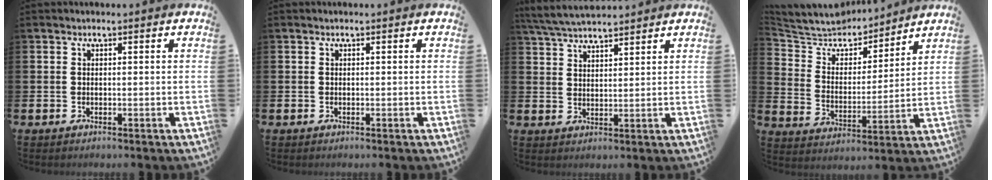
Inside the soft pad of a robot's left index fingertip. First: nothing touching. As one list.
[{"total": 0.0}, {"total": 5.0, "force": [4.9, 0.6, 1.2], "torque": [-0.041, -0.018, 0.090]}, {"total": 7.7, "force": [7.4, 2.3, 0.7], "torque": [-0.061, -0.058, 0.131]}]